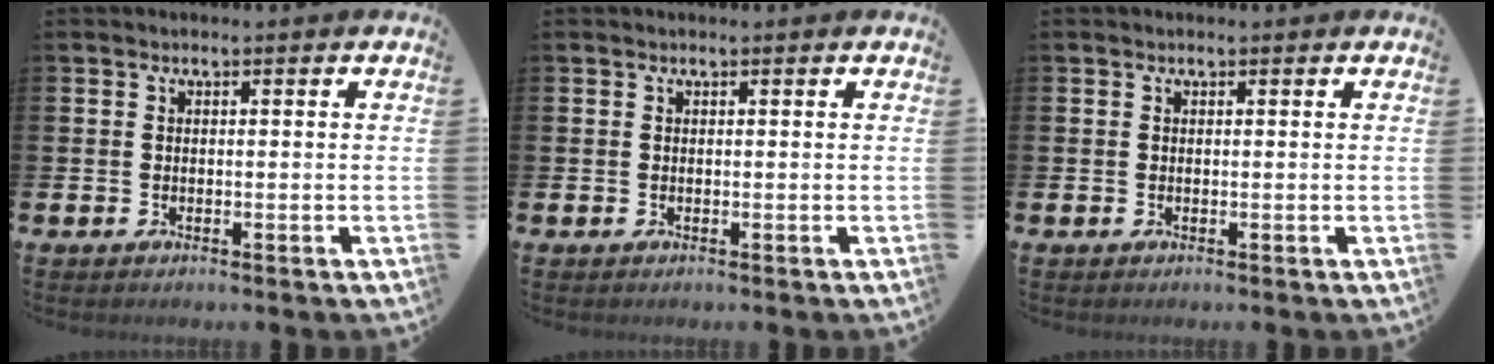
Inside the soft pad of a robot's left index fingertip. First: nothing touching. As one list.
[{"total": 0.0}, {"total": 0.0}]